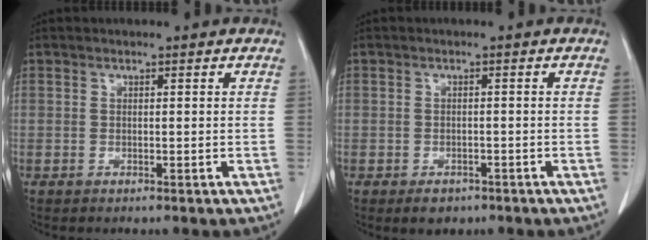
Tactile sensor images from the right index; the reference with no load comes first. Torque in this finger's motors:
{"motor_torque": [-0.63, -0.46, -0.35, -0.10]}